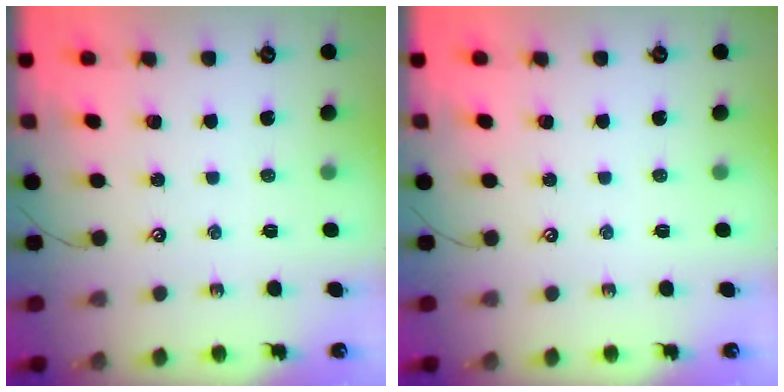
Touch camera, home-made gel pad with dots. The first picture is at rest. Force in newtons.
{"total": 0.0}